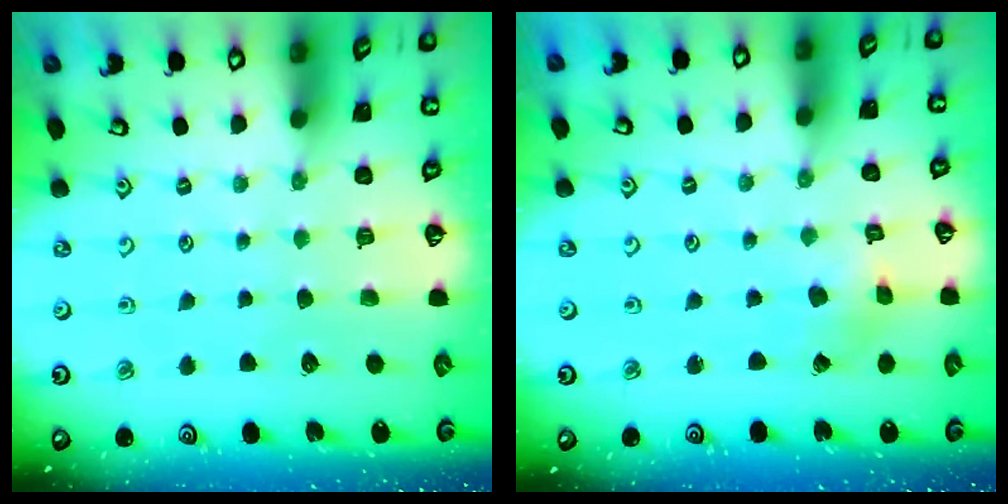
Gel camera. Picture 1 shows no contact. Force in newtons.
{"total": 1.4, "press": 1.4, "slide": 0.2}